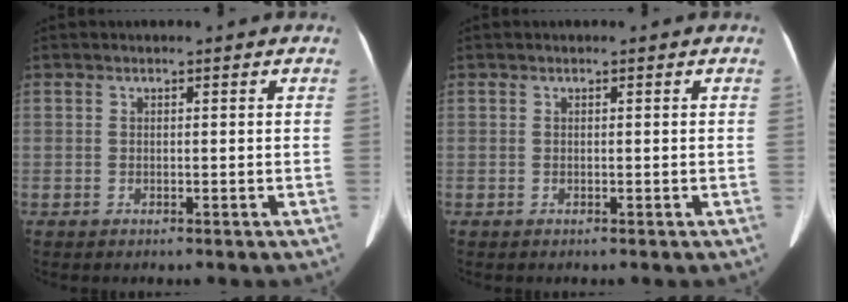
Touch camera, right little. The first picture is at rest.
{"total": 0.0}